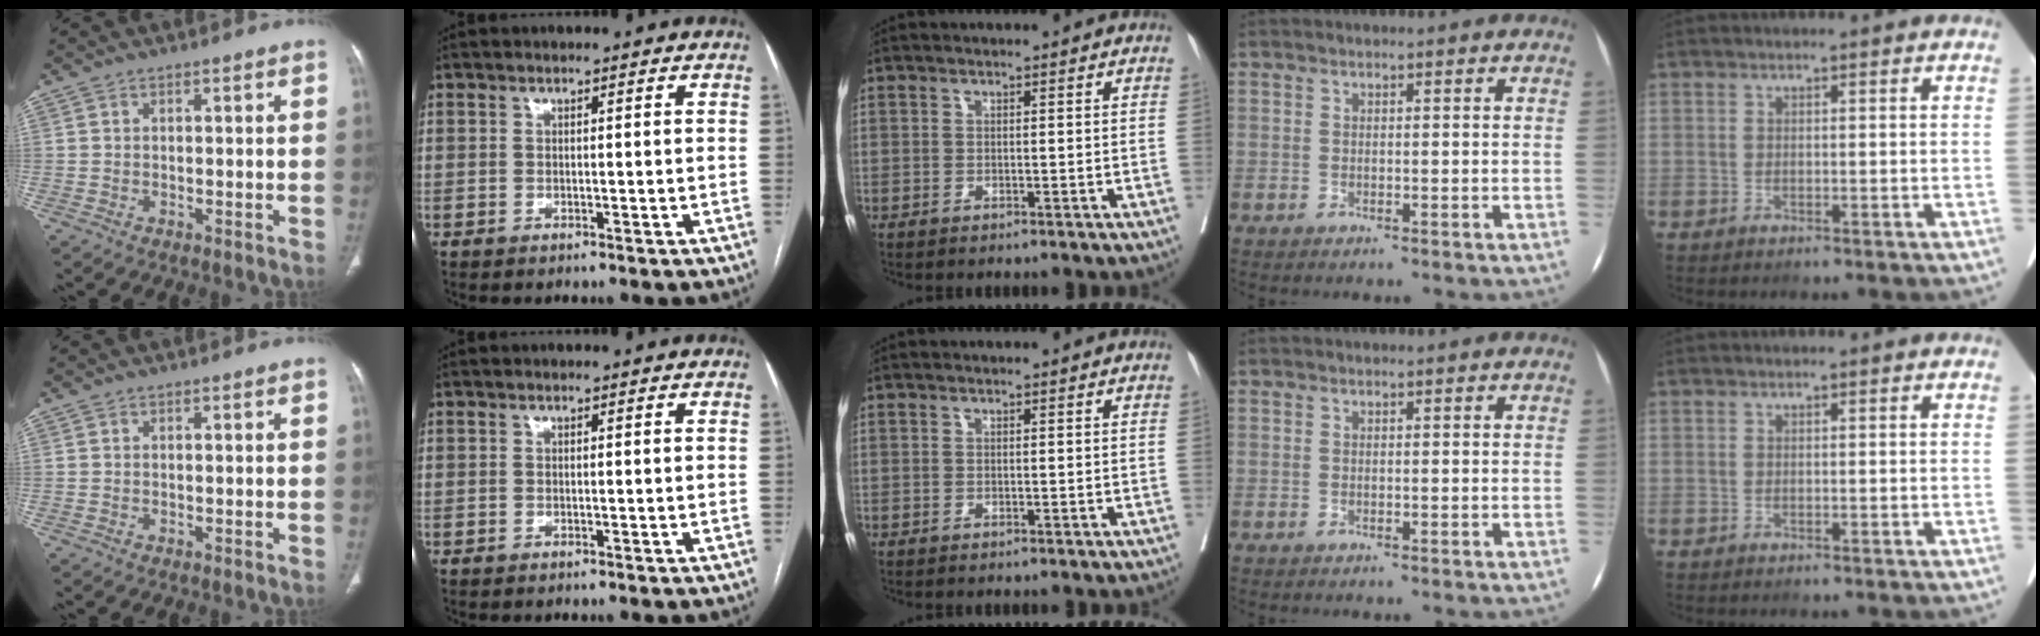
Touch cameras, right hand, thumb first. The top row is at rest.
{}